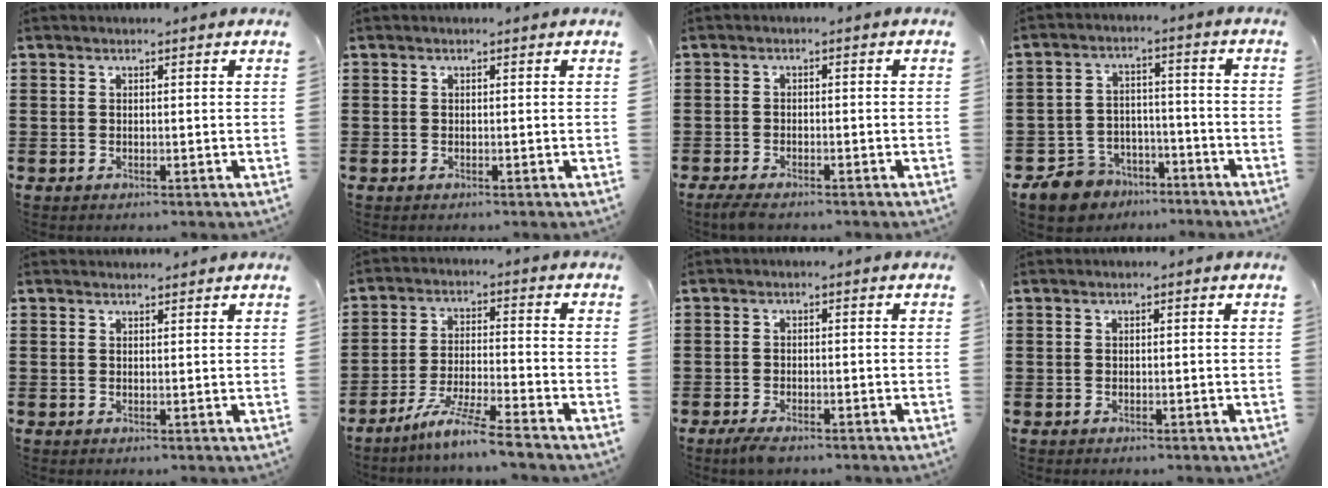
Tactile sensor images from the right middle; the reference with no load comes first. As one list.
[{"total": 0.0}, {"total": 1.6, "force": [-1.3, 0.2, 0.9], "torque": [-0.031, -0.006, -0.029]}, {"total": 6.5, "force": [-5.9, 2.6, 0.7], "torque": [-0.042, 0.014, -0.124]}, {"total": 0.9, "force": [0.8, 0.2, 0.0], "torque": [0.006, -0.005, 0.014]}, {"total": 7.5, "force": [-6.5, -0.6, 3.6], "torque": [-0.074, -0.017, -0.127]}, {"total": 1.8, "force": [-1.4, 0.3, 1.1], "torque": [-0.034, -0.006, -0.031]}, {"total": 0.0}]